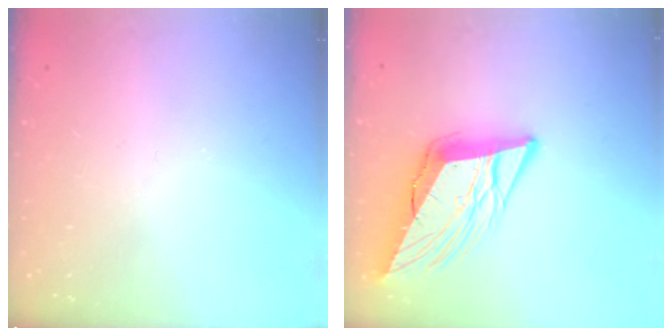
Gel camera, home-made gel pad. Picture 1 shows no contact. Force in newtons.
{"total": 15.9, "press": 15.6, "slide": 3.0}